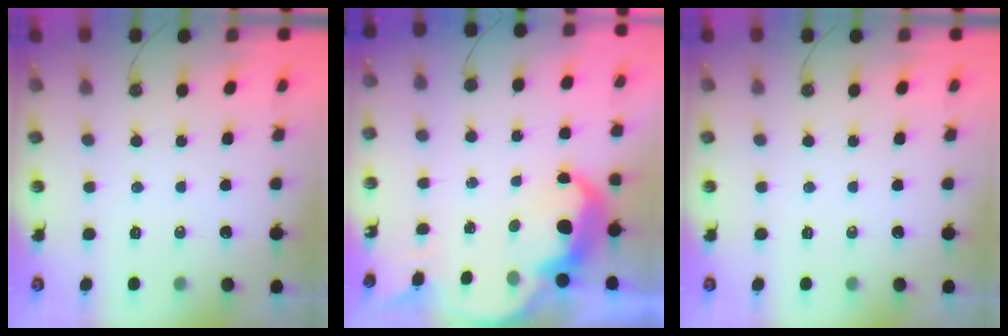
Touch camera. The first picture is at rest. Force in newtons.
{"total": 5.9, "press": 5.9, "slide": 0.4}
{"total": 0.0}